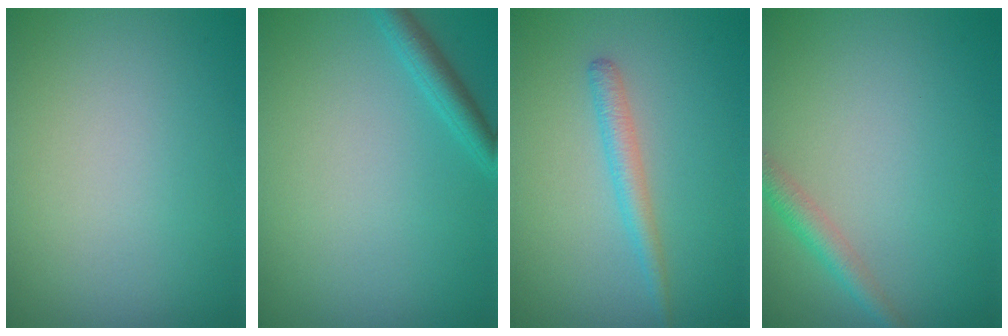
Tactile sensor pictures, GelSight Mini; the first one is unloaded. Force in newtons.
{"total": 2.0, "press": 2.0, "slide": 0.2}
{"total": 1.9, "press": 1.8, "slide": 0.1}
{"total": 2.0, "press": 2.0, "slide": 0.0}